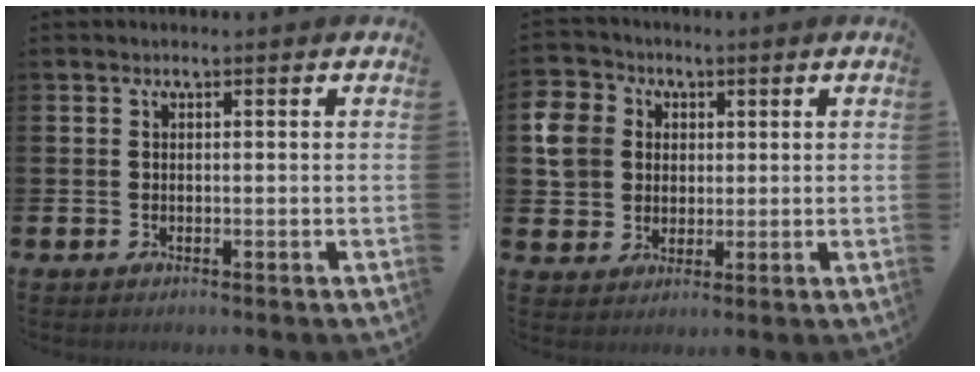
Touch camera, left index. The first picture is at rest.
{"total": 7.3, "force": [2.4, 6.6, 2.0], "torque": [-0.068, 0.016, 0.045]}